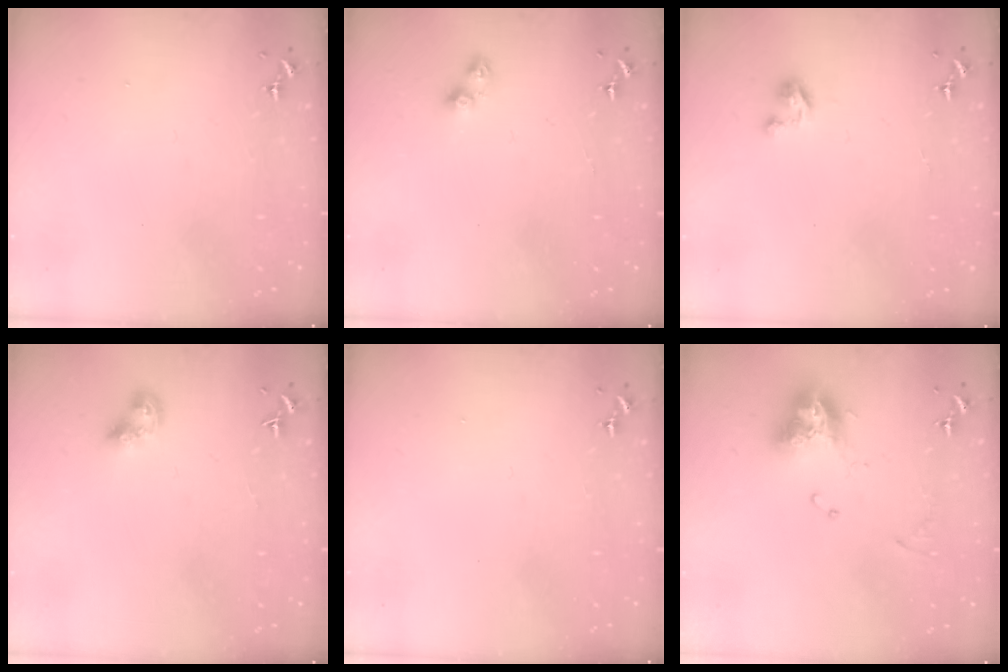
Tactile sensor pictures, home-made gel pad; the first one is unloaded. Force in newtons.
{"total": 5.0, "press": 4.9, "slide": 1.1}
{"total": 3.2, "press": 3.2, "slide": 0.3}
{"total": 7.1, "press": 7.0, "slide": 0.8}
{"total": 0.0}
{"total": 11.7, "press": 11.7, "slide": 1.2}